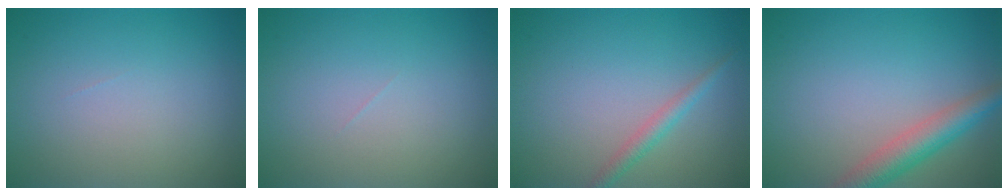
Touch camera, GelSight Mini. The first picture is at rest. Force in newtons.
{"total": 0.0}
{"total": 1.6, "press": 1.6, "slide": 0.0}
{"total": 4.2, "press": 4.2, "slide": 0.1}